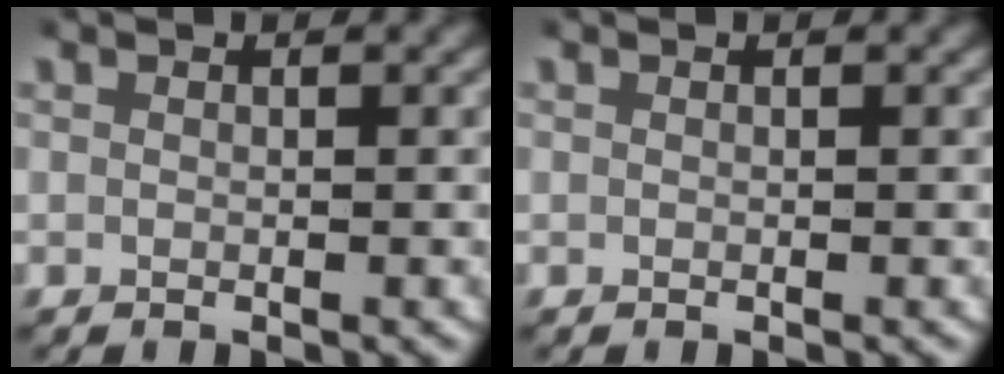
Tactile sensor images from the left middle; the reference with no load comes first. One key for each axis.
{"total": 0.0}